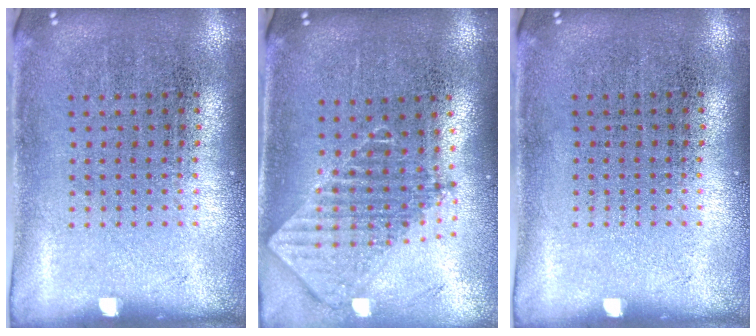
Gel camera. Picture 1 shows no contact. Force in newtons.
{"total": 2.0, "press": 1.6, "slide": 1.2}
{"total": 0.0}